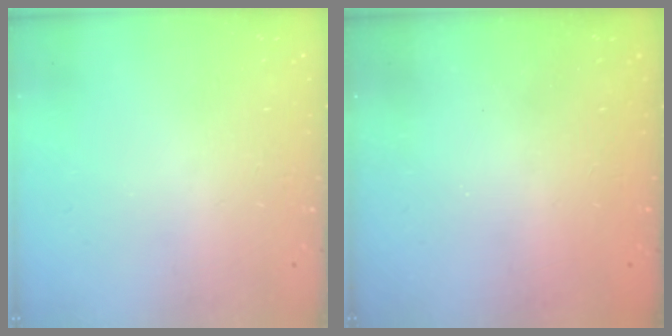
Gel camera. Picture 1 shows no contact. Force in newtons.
{"total": 2.4, "press": 2.3, "slide": 0.8}